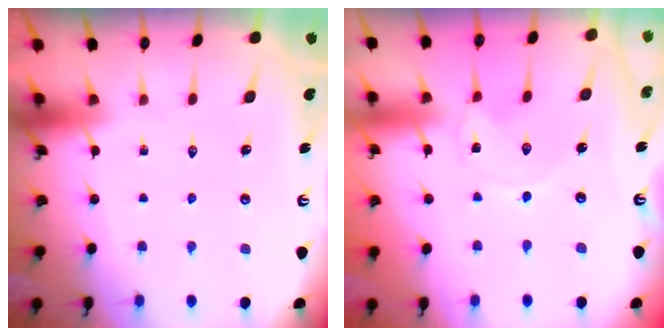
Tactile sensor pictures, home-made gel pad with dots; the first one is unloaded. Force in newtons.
{"total": 0.0}